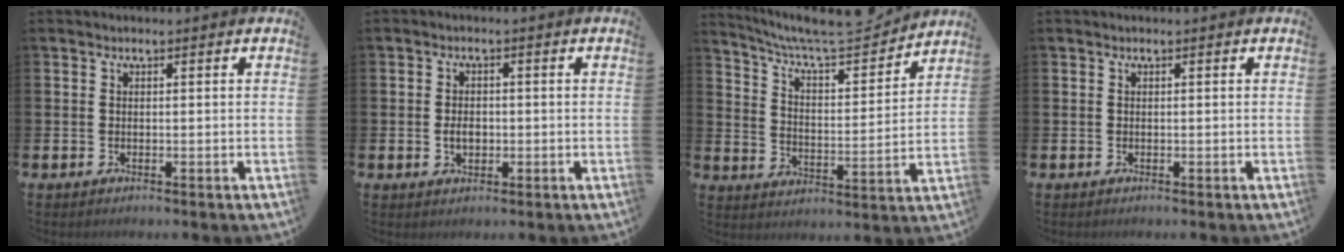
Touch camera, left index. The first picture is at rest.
{"total": 2.5, "force": [-0.3, 1.7, 1.8], "torque": [-0.017, -0.003, -0.011]}
{"total": 8.5, "force": [7.9, 1.2, 3.0], "torque": [-0.094, -0.054, 0.137]}
{"total": 0.0}